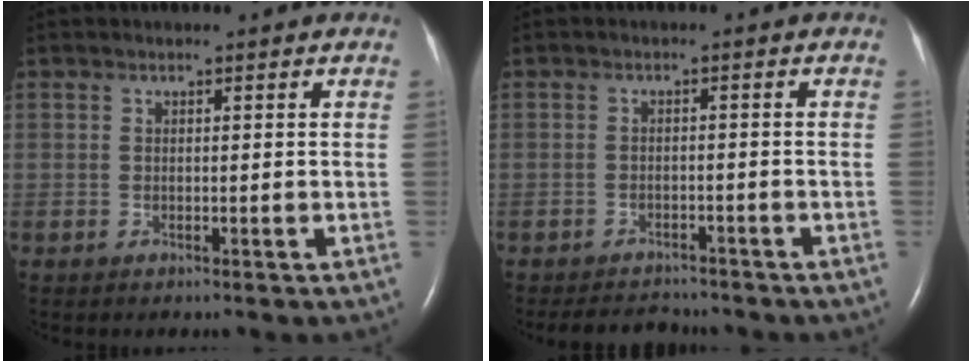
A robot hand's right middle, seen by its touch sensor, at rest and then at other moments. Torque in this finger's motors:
{"motor_torque": [0.05, -0.06, 0.02, 0.01]}